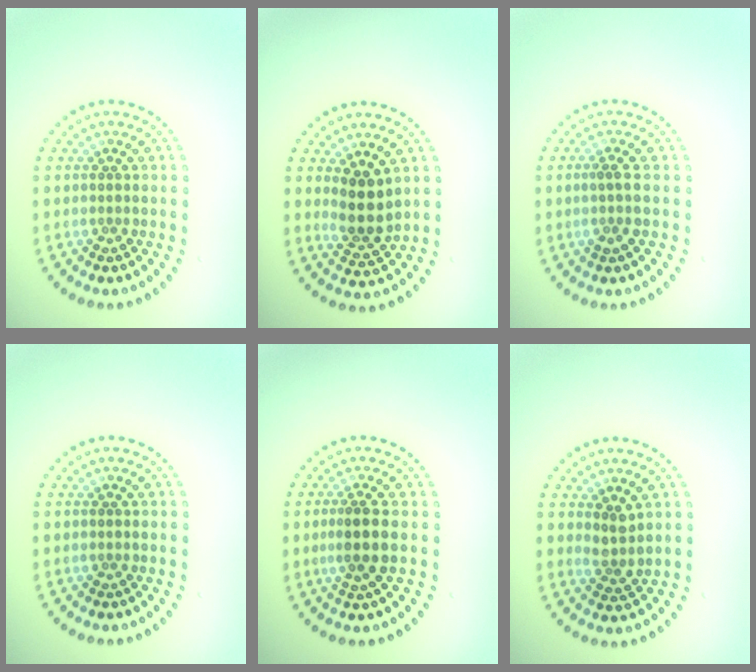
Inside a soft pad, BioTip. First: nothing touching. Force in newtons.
{"total": 3.2, "press": 2.7, "slide": 1.7}
{"total": 1.4, "press": 1.2, "slide": 0.8}
{"total": 0.0}
{"total": 2.7, "press": 2.4, "slide": 1.2}
{"total": 1.9, "press": 1.5, "slide": 1.2}